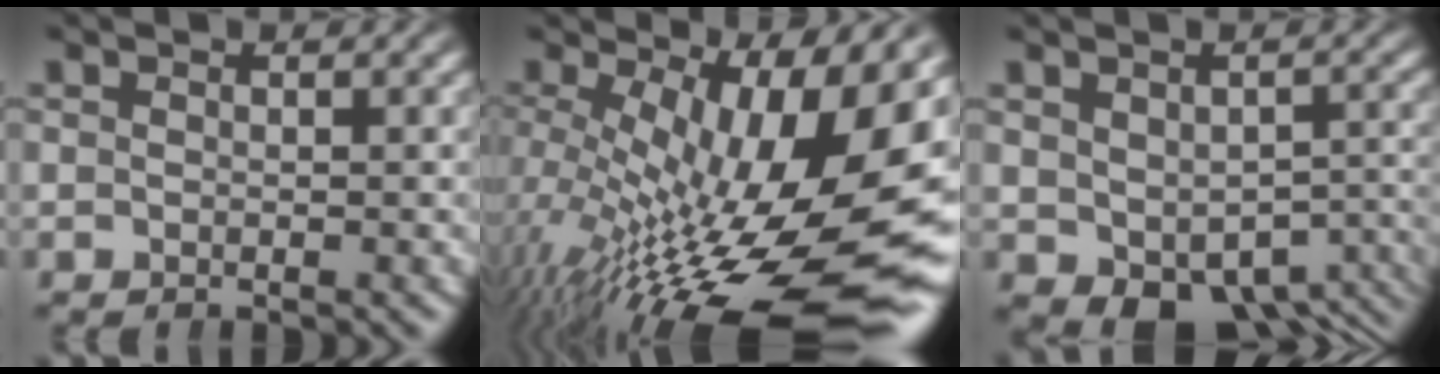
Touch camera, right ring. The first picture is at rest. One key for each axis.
{"total": 15.8, "fx": -2.4, "fy": 6.9, "fz": 14.0, "tx": -0.202, "ty": -0.038, "tz": -0.007}
{"total": 7.2, "fx": -4.8, "fy": 3.9, "fz": 3.7, "tx": -0.052, "ty": -0.043, "tz": -0.052}